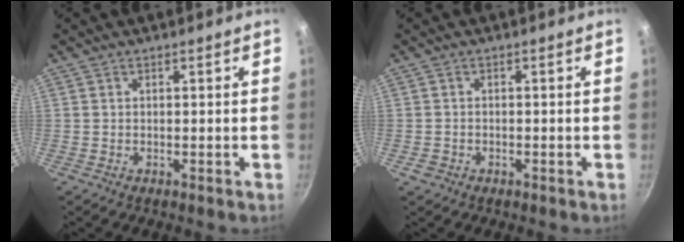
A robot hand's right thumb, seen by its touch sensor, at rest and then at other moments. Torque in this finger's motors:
{"motor_torque": [0.32, -0.08, -0.04, -0.51, -0.02]}